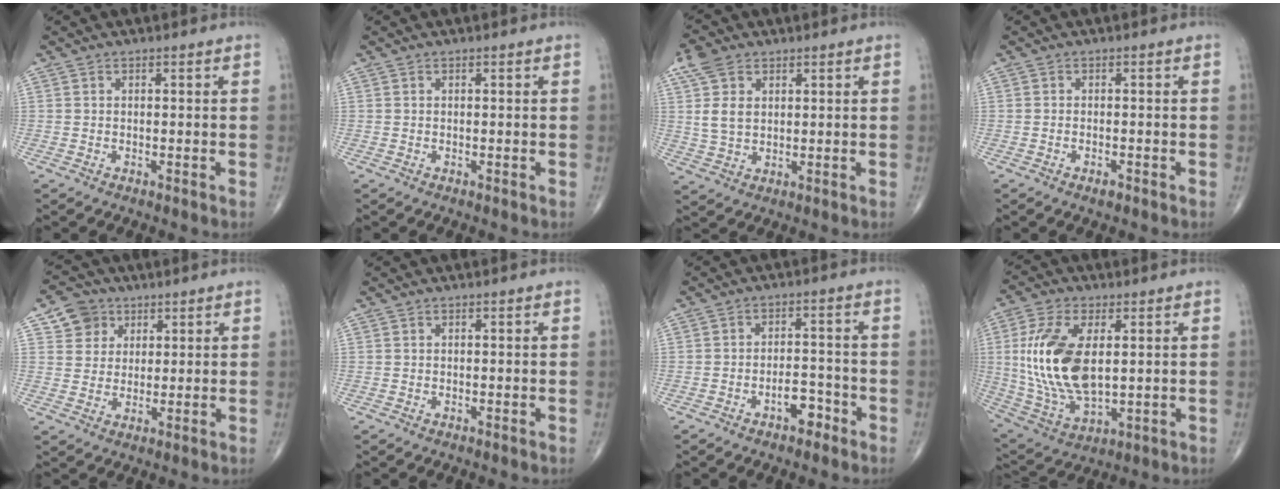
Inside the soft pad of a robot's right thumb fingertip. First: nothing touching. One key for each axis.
{"total": 0.0}
{"total": 7.4, "fx": 3.0, "fy": 4.9, "fz": 4.7, "tx": -0.094, "ty": -0.002, "tz": 0.062}
{"total": 1.3, "fx": -0.8, "fy": 0.5, "fz": 0.8, "tx": -0.017, "ty": 0.002, "tz": -0.015}
{"total": 6.4, "fx": 2.9, "fy": 5.6, "fz": 1.2, "tx": 0.009, "ty": -0.008, "tz": 0.048}
{"total": 0.0}
{"total": 5.2, "fx": -2.9, "fy": 2.7, "fz": 3.3, "tx": -0.030, "ty": 0.026, "tz": -0.043}
{"total": 17.5, "fx": 2.3, "fy": 8.9, "fz": 14.9, "tx": -0.307, "ty": -0.017, "tz": 0.054}